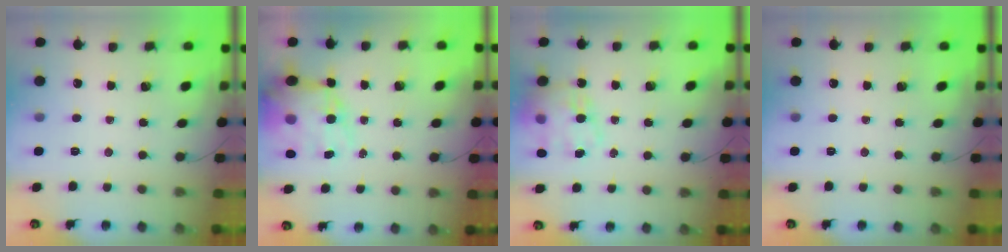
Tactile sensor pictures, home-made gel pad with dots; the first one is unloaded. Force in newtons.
{"total": 14.3, "press": 14.0, "slide": 3.2}
{"total": 17.1, "press": 16.6, "slide": 4.2}
{"total": 0.0}